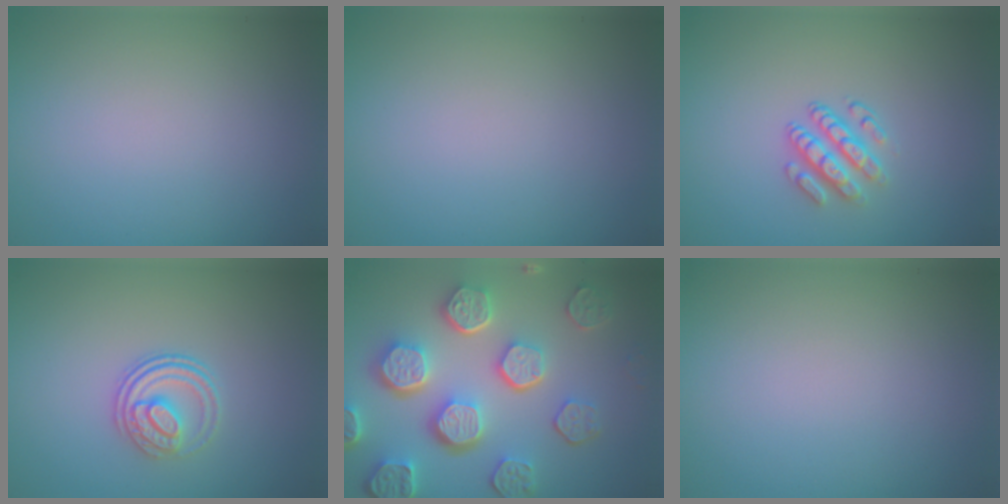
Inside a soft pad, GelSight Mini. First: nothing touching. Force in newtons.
{"total": 0.0}
{"total": 2.9, "press": 2.5, "slide": 1.5}
{"total": 2.9, "press": 2.4, "slide": 1.6}
{"total": 8.4, "press": 6.1, "slide": 5.8}
{"total": 0.0}